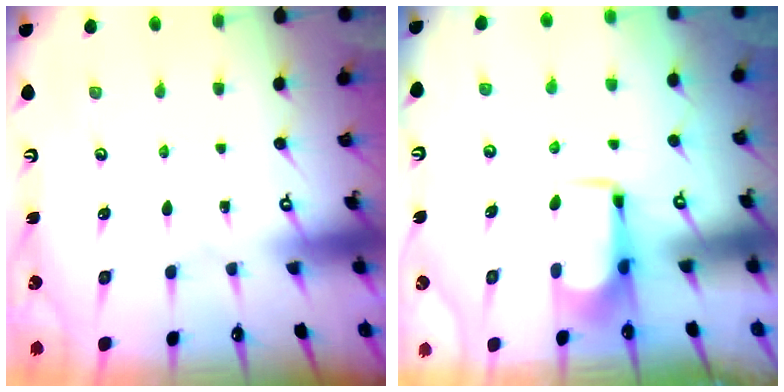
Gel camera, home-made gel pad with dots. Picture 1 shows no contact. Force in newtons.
{"total": 1.6, "press": 1.6, "slide": 0.5}